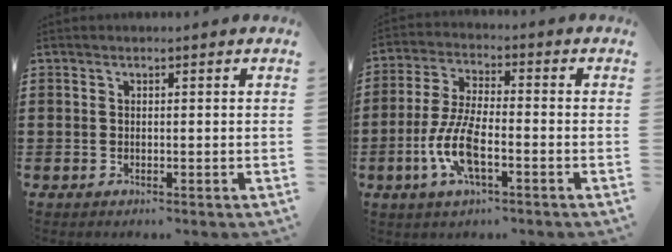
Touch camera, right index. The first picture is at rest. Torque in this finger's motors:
{"motor_torque": [1.43, 0.71, 0.48, 0.21]}